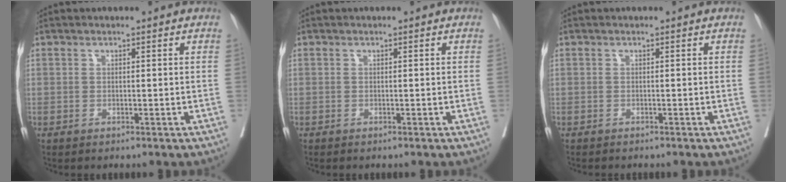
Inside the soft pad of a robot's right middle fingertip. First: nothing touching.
{"total": 0.0}
{"total": 1.9, "force": [-1.7, 0.4, 0.7], "torque": [-0.013, -0.002, -0.020]}